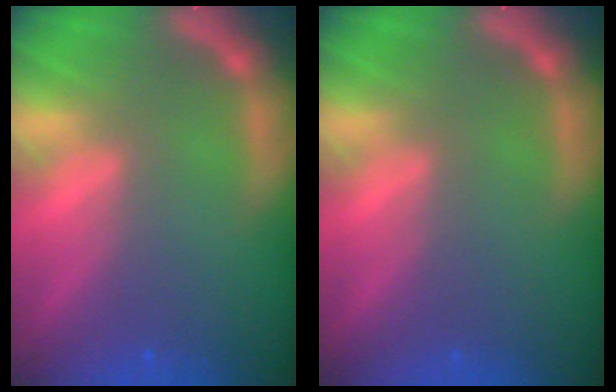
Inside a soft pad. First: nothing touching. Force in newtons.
{"total": 0.0}